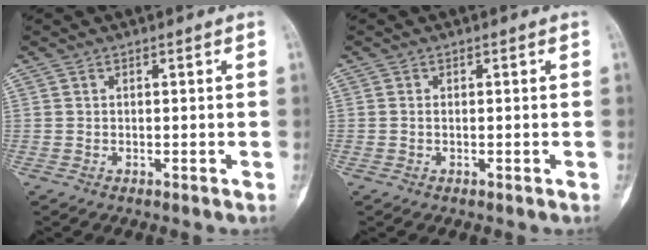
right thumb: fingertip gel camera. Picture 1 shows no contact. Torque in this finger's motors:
{"motor_torque": [-0.09, -0.09, 0.30, -0.02, -0.01]}